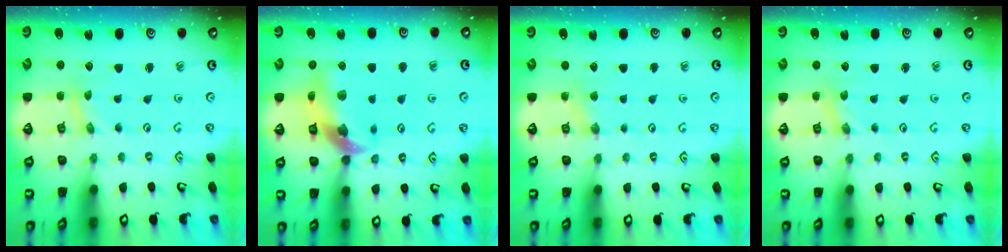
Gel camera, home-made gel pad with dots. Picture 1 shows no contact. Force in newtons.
{"total": 14.5, "press": 14.4, "slide": 2.0}
{"total": 2.0, "press": 2.0, "slide": 0.5}
{"total": 0.0}